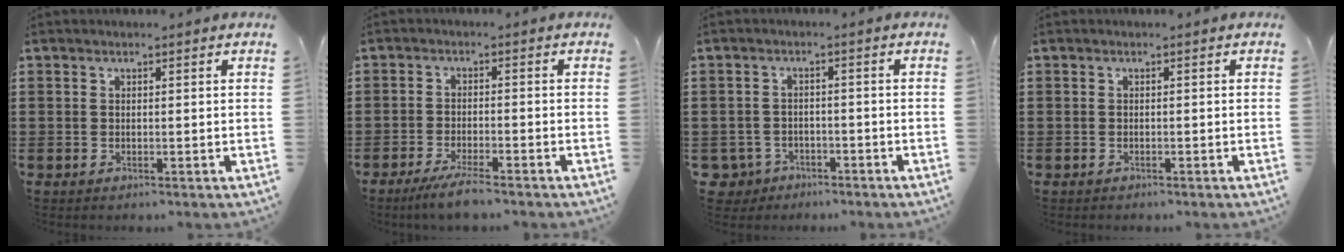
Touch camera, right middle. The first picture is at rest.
{"total": 4.2, "force": [-3.6, 0.3, 2.3], "torque": [-0.050, -0.010, -0.069]}
{"total": 3.0, "force": [-2.4, 1.7, 0.3], "torque": [-0.028, -0.003, -0.057]}
{"total": 0.7, "force": [-0.5, 0.4, -0.1], "torque": [0.001, 0.005, -0.013]}